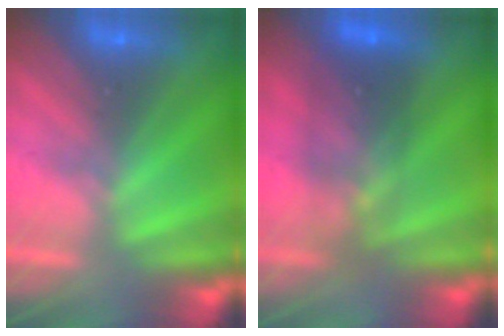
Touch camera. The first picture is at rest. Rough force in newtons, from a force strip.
{"total": 7.2}